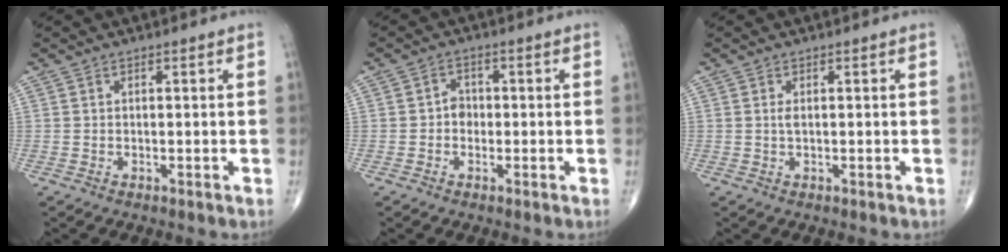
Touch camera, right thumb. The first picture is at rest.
{"total": 2.5, "force": [-0.4, 2.1, 1.2], "torque": [-0.001, 0.008, -0.014]}
{"total": 0.9, "force": [0.2, 0.3, 0.9], "torque": [-0.021, -0.001, 0.005]}